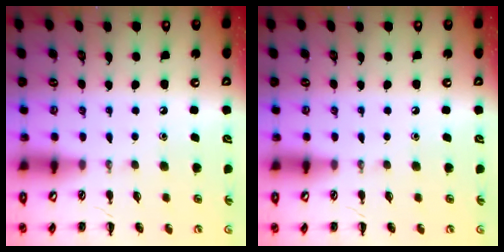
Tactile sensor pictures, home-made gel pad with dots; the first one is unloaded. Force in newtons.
{"total": 0.0}